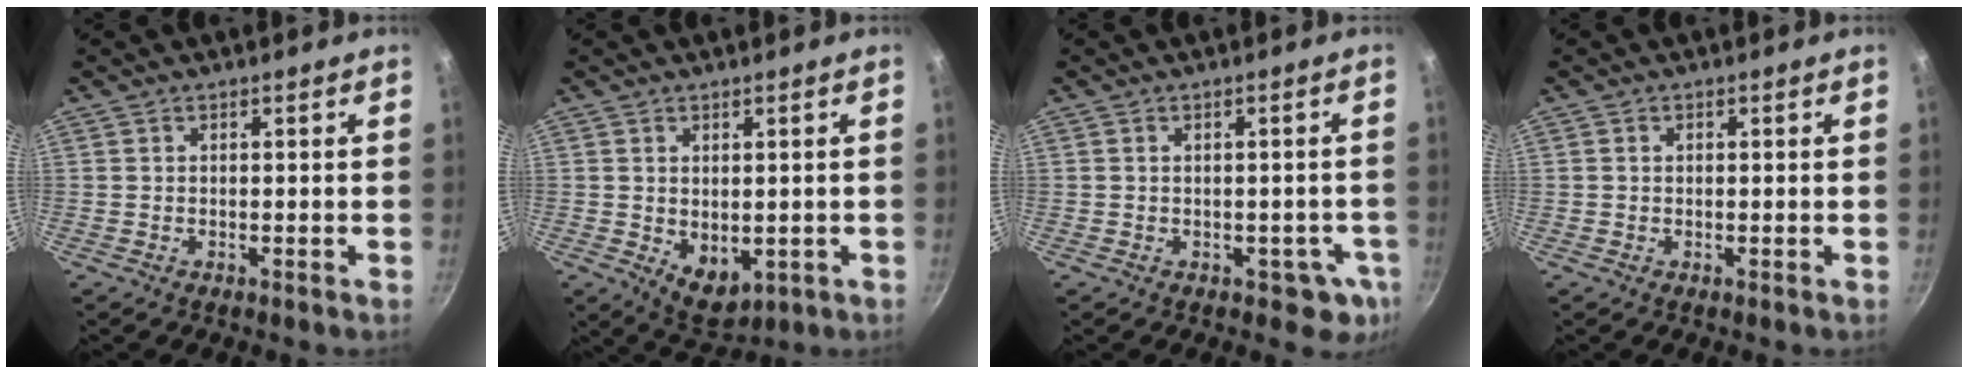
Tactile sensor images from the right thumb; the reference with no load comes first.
{"total": 6.3, "force": [-0.1, 4.3, 4.6], "torque": [-0.051, -0.014, 0.014]}
{"total": 5.1, "force": [-1.4, 3.5, 3.4], "torque": [-0.007, 0.019, -0.006]}
{"total": 0.7, "force": [0.1, 0.6, 0.3], "torque": [-0.004, 0.005, 0.001]}